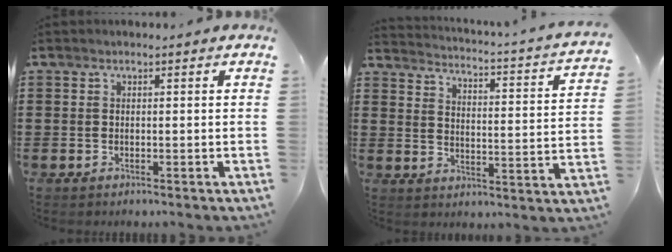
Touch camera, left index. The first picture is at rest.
{"total": 1.8, "force": [1.4, -0.7, 0.9], "torque": [-0.032, -0.029, 0.008]}